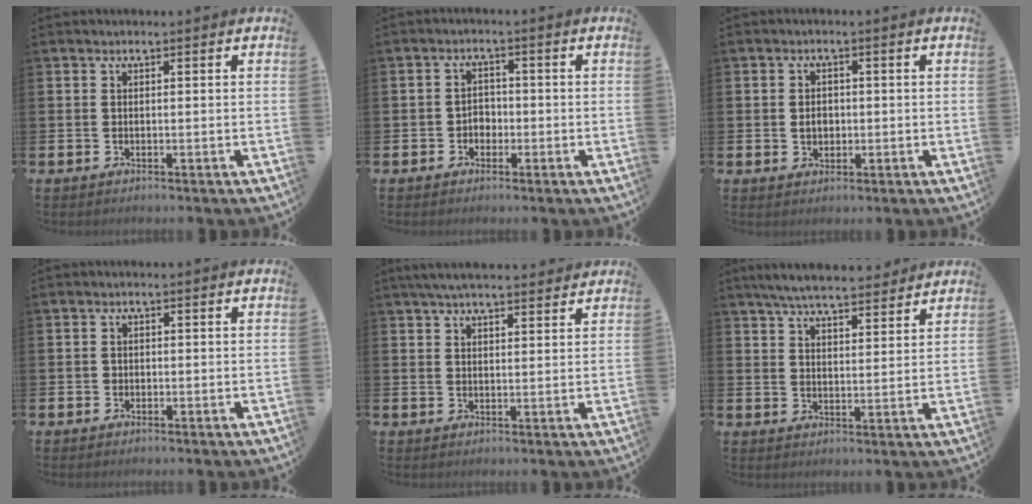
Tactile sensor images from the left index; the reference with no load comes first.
{"total": 2.4, "force": [-1.0, 2.0, 0.9], "torque": [-0.009, 0.003, -0.027]}
{"total": 2.2, "force": [0.0, 1.7, 1.3], "torque": [-0.006, 0.001, -0.007]}
{"total": 0.8, "force": [-0.3, 0.8, 0.2], "torque": [-0.001, 0.004, -0.008]}
{"total": 4.3, "force": [3.9, 0.9, 1.5], "torque": [-0.032, -0.009, 0.071]}
{"total": 6.2, "force": [5.9, 0.8, 1.5], "torque": [-0.040, -0.026, 0.107]}